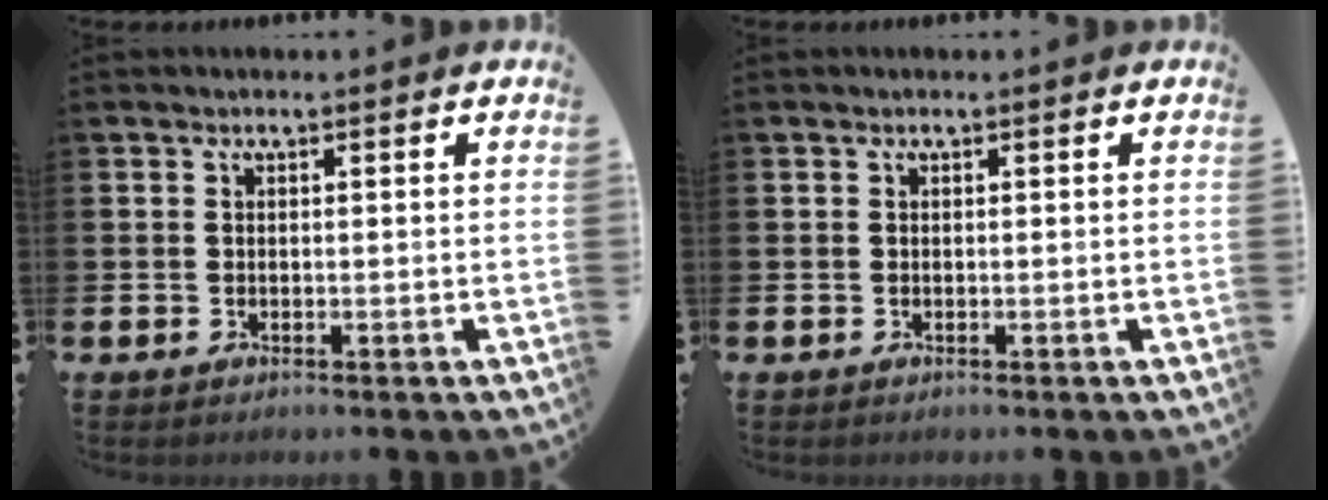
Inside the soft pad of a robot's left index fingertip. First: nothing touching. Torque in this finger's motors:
{"motor_torque": [0.00, 0.00, 0.00, 0.00]}